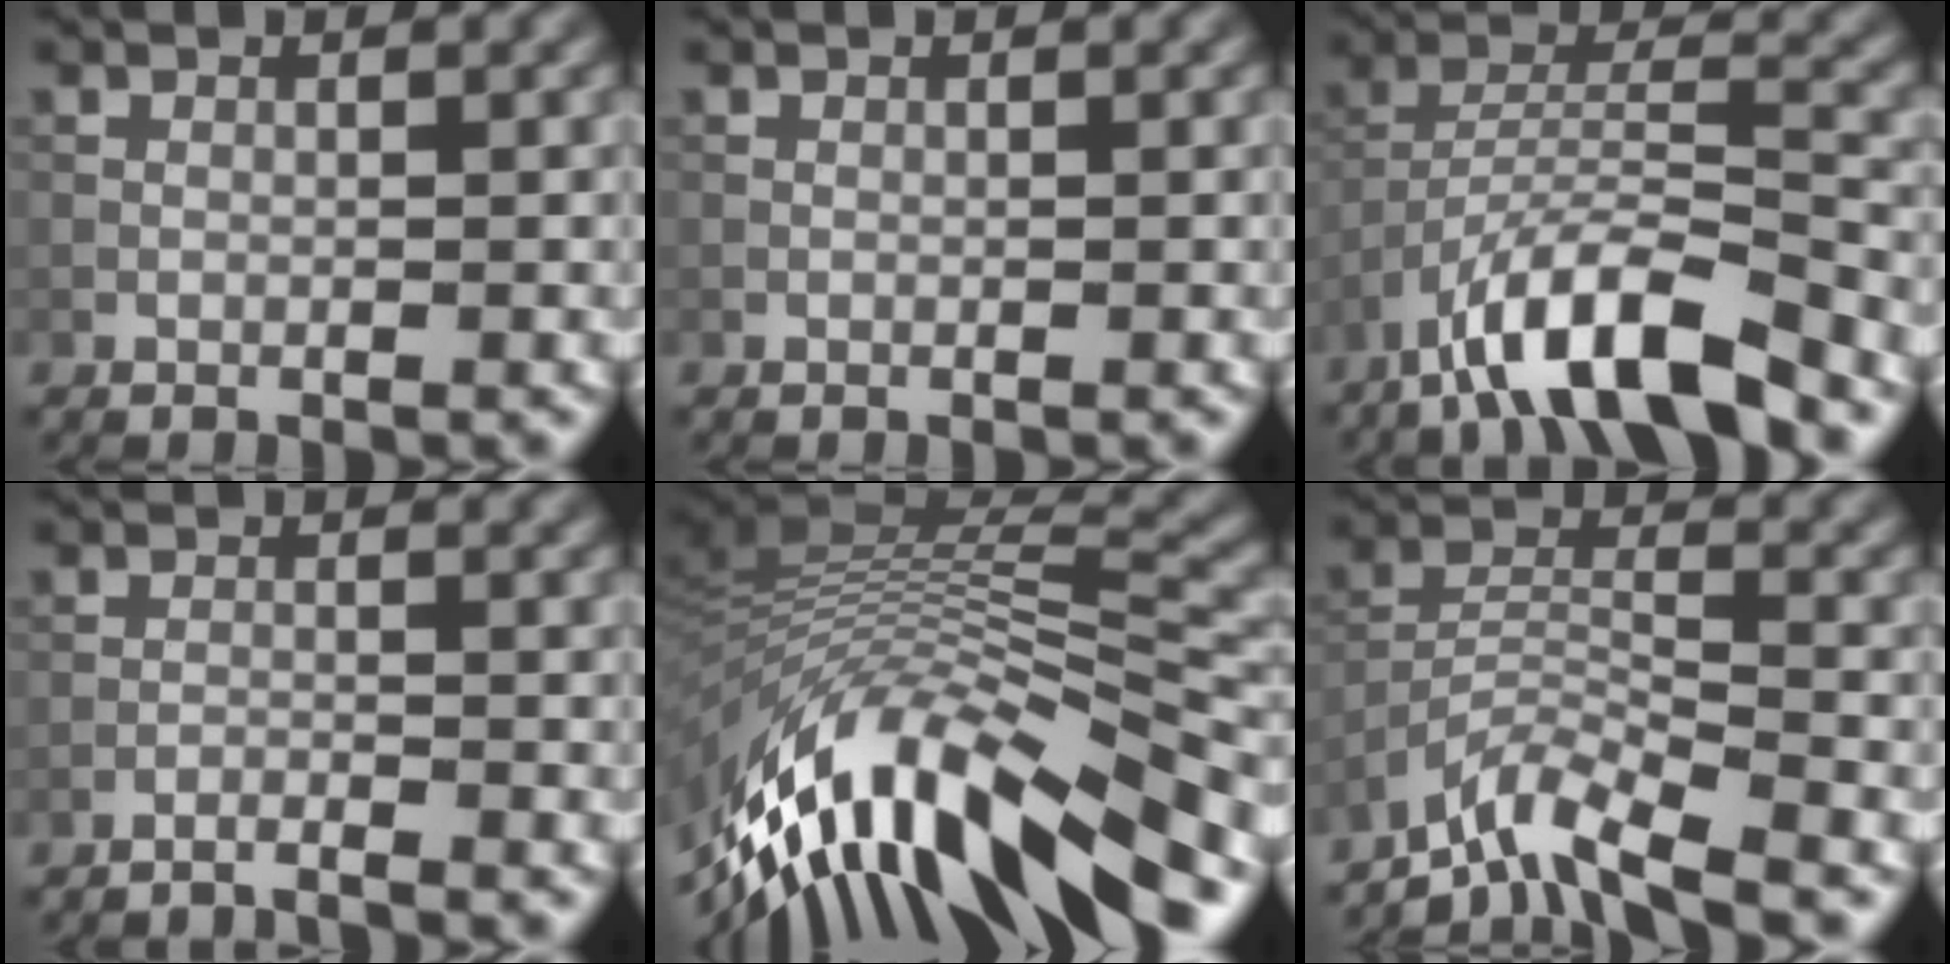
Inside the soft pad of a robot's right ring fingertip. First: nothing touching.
{"total": 0.0}
{"total": 9.3, "force": [-6.6, 2.1, 6.2], "torque": [-0.105, 0.006, -0.120]}
{"total": 2.3, "force": [-2.2, 0.1, 0.7], "torque": [-0.010, -0.002, -0.043]}
{"total": 14.6, "force": [-7.7, 5.2, 11.3], "torque": [-0.225, 0.021, -0.135]}
{"total": 5.8, "force": [-5.1, 0.6, 2.7], "torque": [-0.046, -0.001, -0.102]}